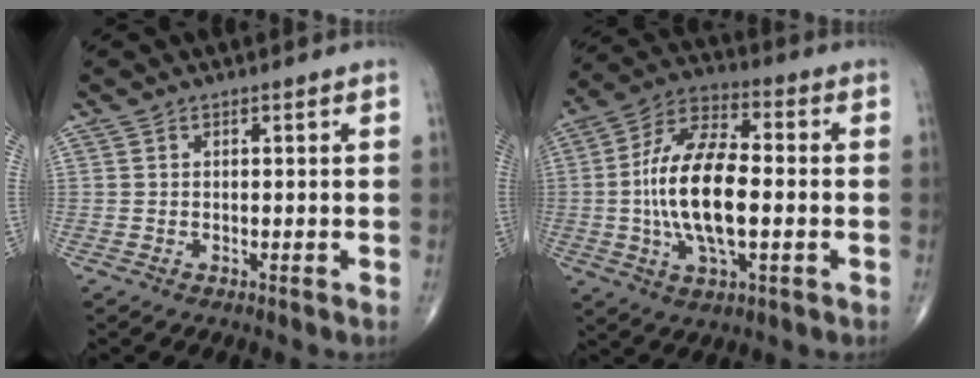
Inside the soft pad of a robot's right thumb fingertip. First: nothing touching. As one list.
[{"total": 16.8, "force": [-1.5, 7.5, 14.9], "torque": [-0.284, 0.021, -0.031]}]